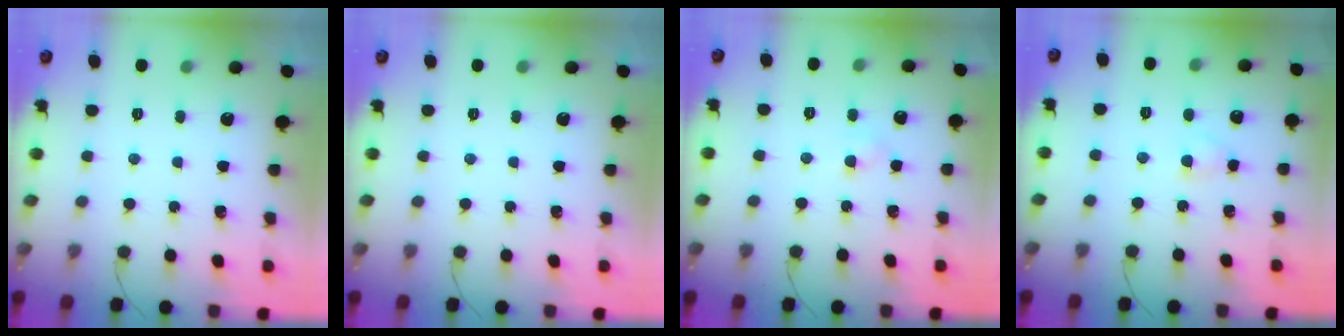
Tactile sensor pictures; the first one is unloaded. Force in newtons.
{"total": 0.0}
{"total": 3.0, "press": 2.8, "slide": 1.0}
{"total": 2.3, "press": 2.1, "slide": 1.0}